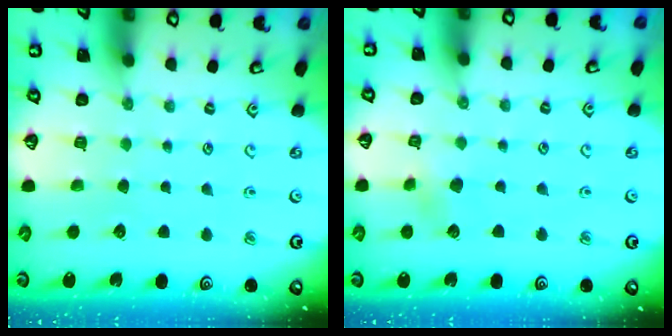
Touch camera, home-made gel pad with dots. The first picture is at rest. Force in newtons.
{"total": 3.9, "press": 3.9, "slide": 0.6}